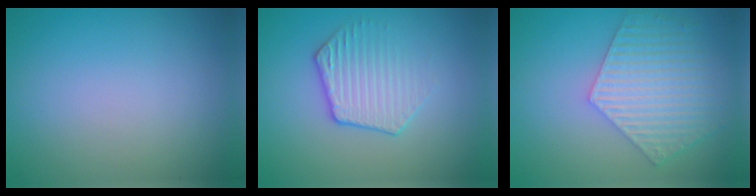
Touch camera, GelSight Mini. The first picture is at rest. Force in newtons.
{"total": 2.7, "press": 2.2, "slide": 1.6}
{"total": 5.9, "press": 4.6, "slide": 3.6}